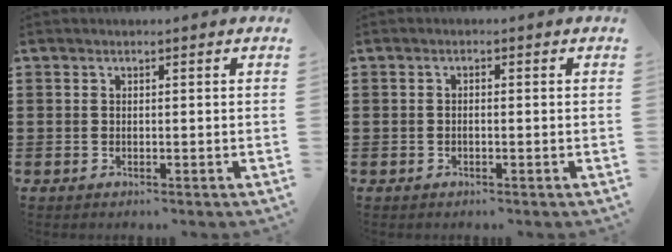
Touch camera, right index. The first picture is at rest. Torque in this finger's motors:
{"motor_torque": [0.25, -0.17, 0.09, 0.01]}